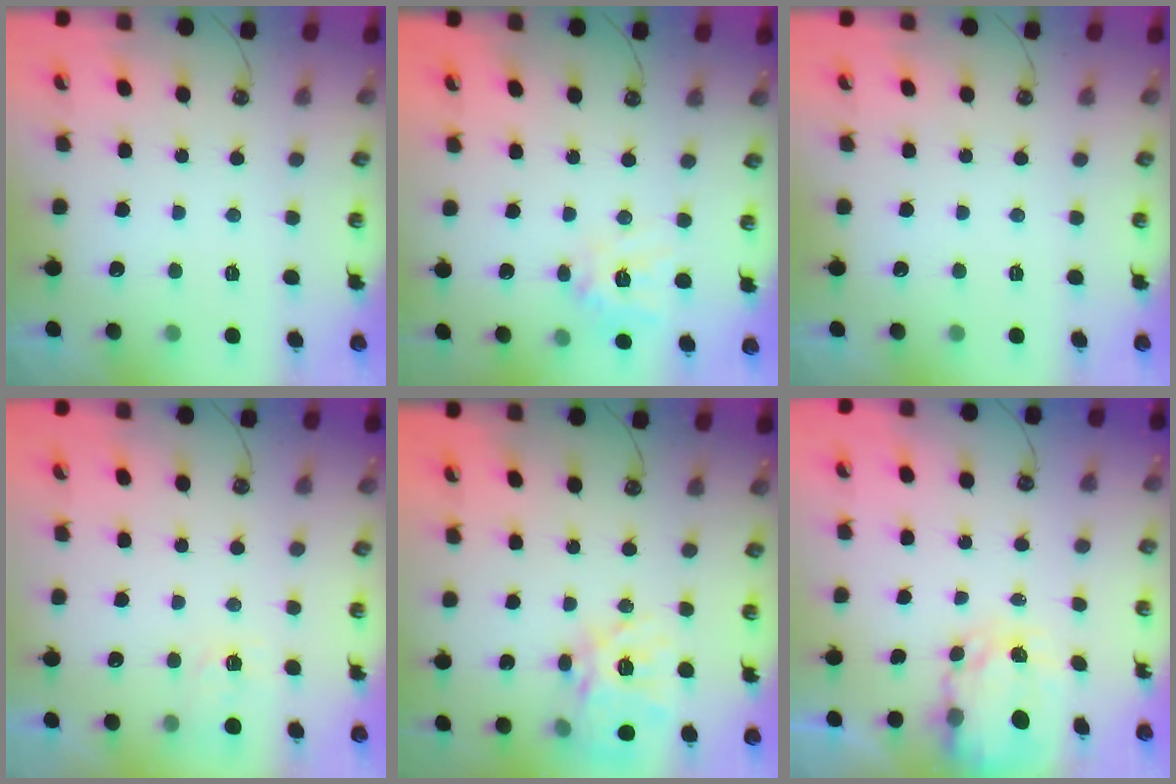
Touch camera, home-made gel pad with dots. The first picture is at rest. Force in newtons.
{"total": 12.1, "press": 12.1, "slide": 1.1}
{"total": 0.0}
{"total": 4.0, "press": 4.0, "slide": 0.5}
{"total": 18.6, "press": 18.5, "slide": 1.9}
{"total": 4.0, "press": 4.0, "slide": 0.1}